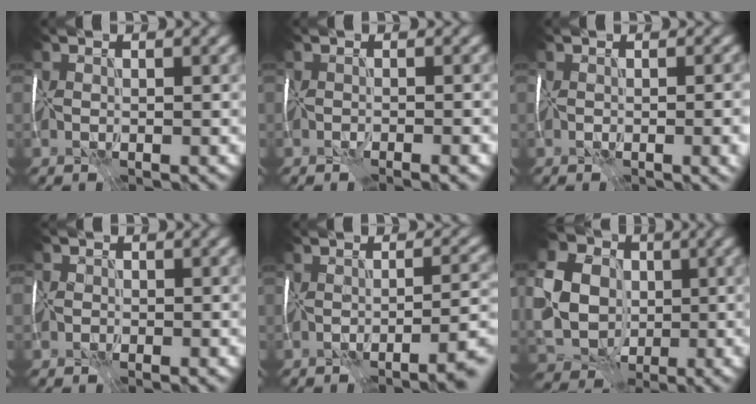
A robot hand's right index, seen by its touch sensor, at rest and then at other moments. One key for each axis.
{"total": 1.8, "fx": -1.6, "fy": -0.2, "fz": 0.9, "tx": -0.006, "ty": -0.010, "tz": -0.018}
{"total": 4.2, "fx": -1.1, "fy": 1.4, "fz": 3.8, "tx": -0.039, "ty": -0.016, "tz": -0.003}
{"total": 2.6, "fx": -1.4, "fy": 2.1, "fz": 0.5, "tx": 0.010, "ty": 0.007, "tz": -0.051}
{"total": 5.2, "fx": -3.6, "fy": 0.3, "fz": 3.7, "tx": -0.043, "ty": -0.014, "tz": -0.046}
{"total": 8.7, "fx": -0.4, "fy": 7.0, "fz": 5.1, "tx": -0.127, "ty": -0.008, "tz": -0.005}